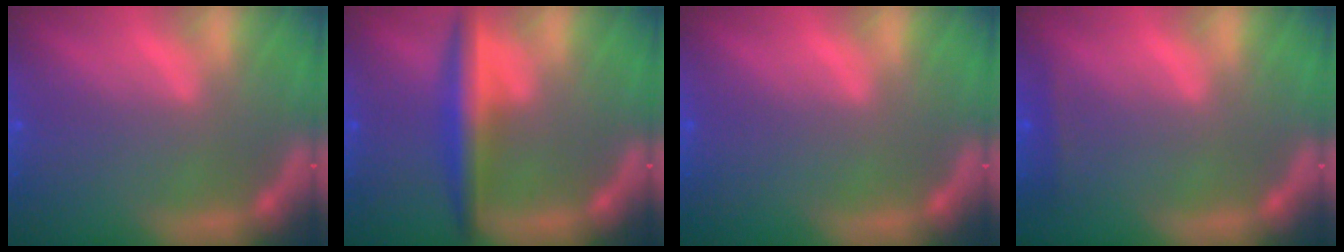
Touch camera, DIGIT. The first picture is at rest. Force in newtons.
{"total": 4.5}
{"total": 0.0}
{"total": 0.9}